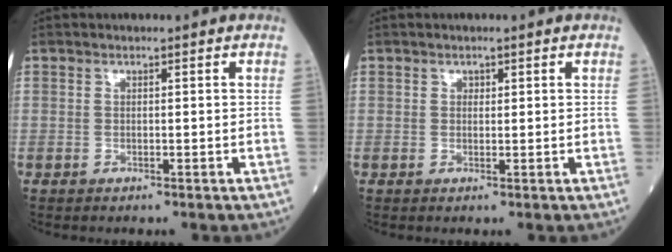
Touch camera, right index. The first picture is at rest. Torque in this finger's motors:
{"motor_torque": [-0.09, -0.02, -0.04, -0.01]}